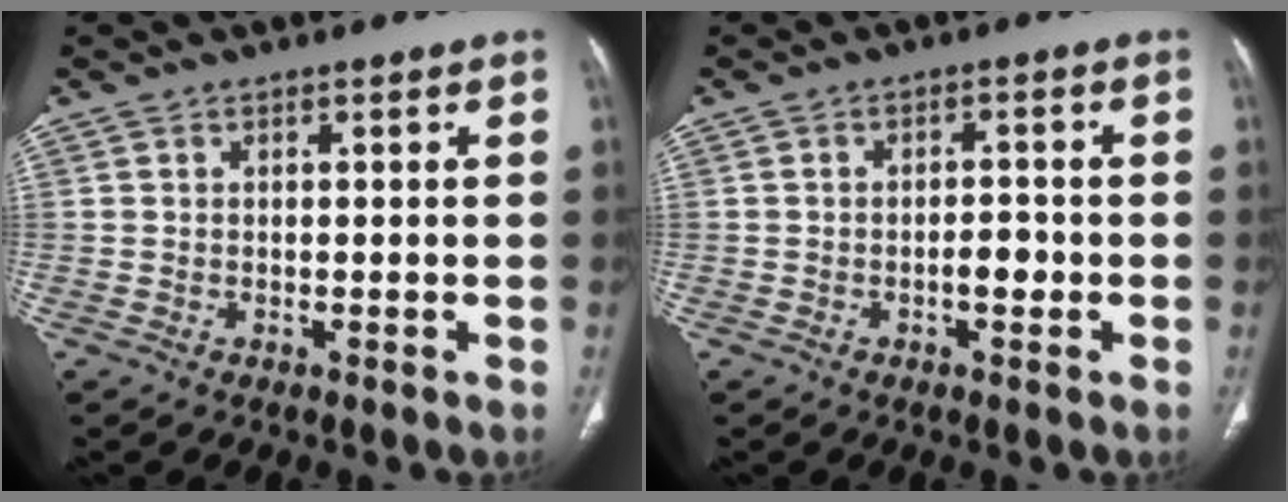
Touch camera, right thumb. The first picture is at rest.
{"total": 3.0, "force": [-1.0, 1.5, 2.4], "torque": [-0.031, 0.009, -0.017]}